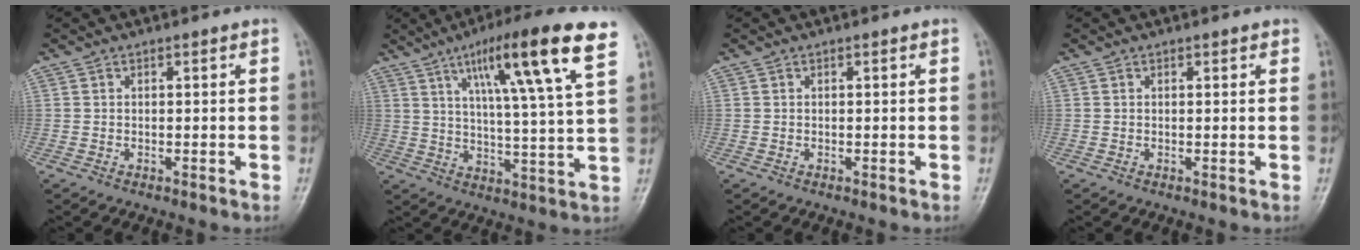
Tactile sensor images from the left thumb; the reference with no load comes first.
{"total": 17.2, "force": [8.8, 1.4, 14.7], "torque": [-0.227, -0.027, 0.133]}
{"total": 0.0}
{"total": 0.9, "force": [0.6, 0.4, 0.5], "torque": [-0.003, -0.002, 0.004]}